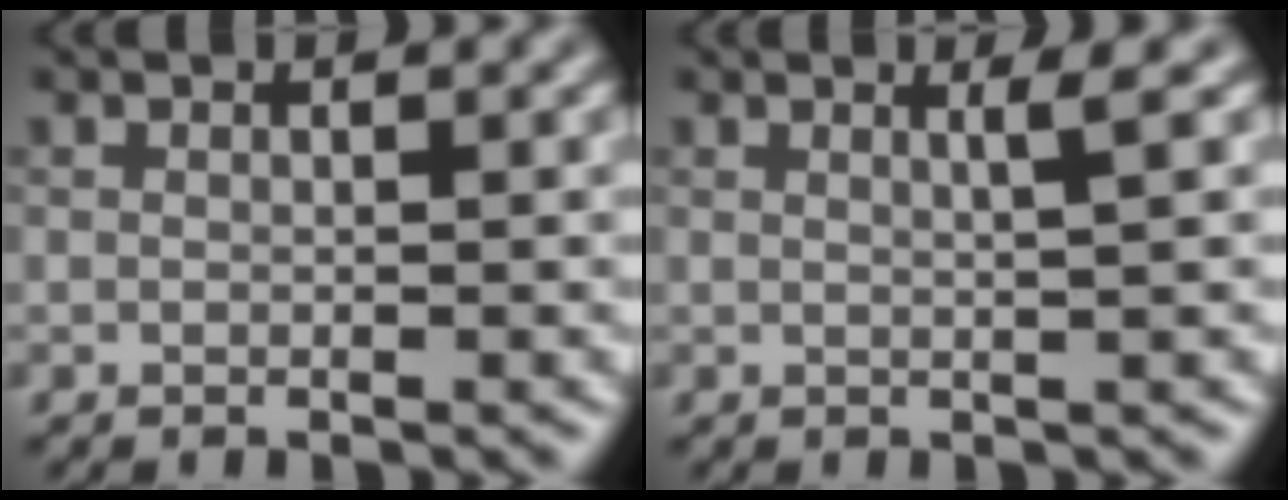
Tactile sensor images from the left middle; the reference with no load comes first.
{"total": 1.7, "force": [0.6, 0.4, 1.6], "torque": [-0.020, 0.004, 0.005]}